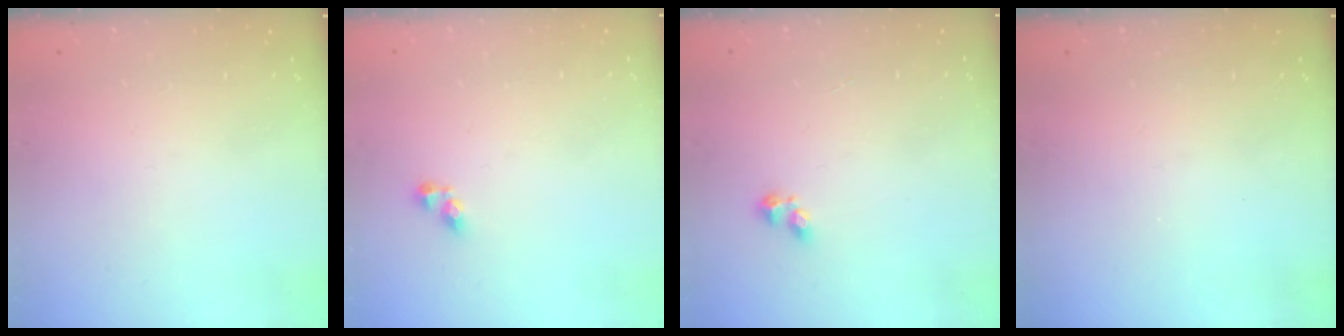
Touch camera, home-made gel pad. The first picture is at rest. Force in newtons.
{"total": 4.2, "press": 4.1, "slide": 0.6}
{"total": 2.4, "press": 2.3, "slide": 0.8}
{"total": 0.0}